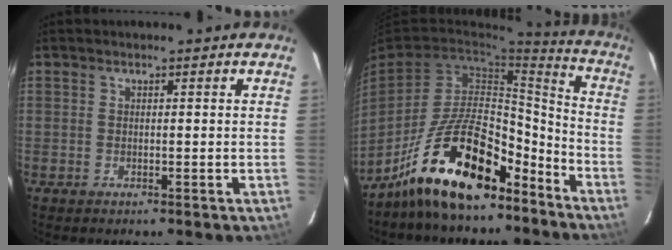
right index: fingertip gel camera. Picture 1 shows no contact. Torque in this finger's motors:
{"motor_torque": [1.15, -0.99, 1.05, 0.21]}